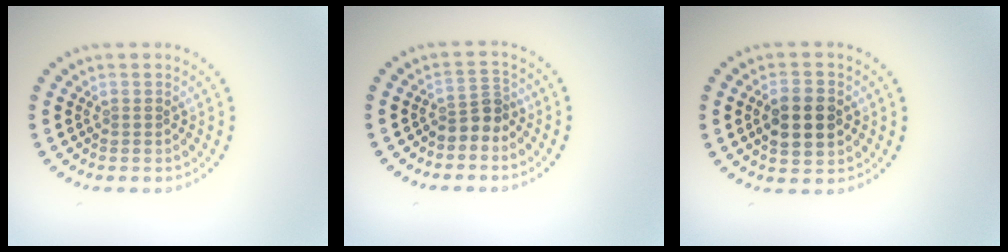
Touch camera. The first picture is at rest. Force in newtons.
{"total": 2.3, "press": 1.8, "slide": 1.4}
{"total": 4.7, "press": 4.7, "slide": 0.2}